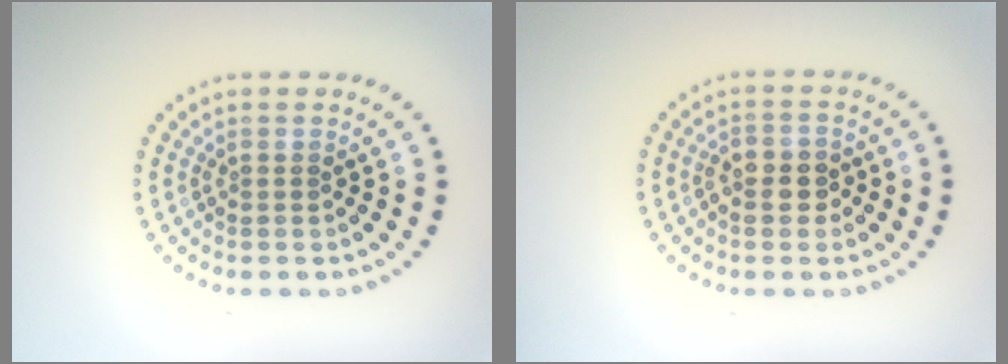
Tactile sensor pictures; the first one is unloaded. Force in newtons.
{"total": 2.5, "press": 2.5, "slide": 0.6}